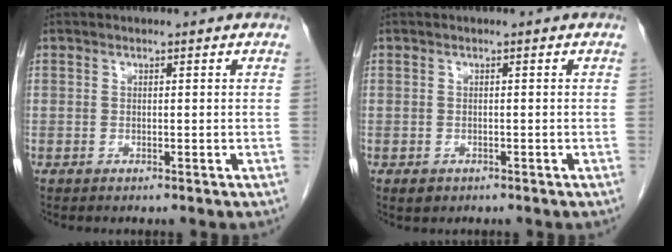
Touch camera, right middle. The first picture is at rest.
{"total": 1.2, "force": [-0.6, 0.9, 0.4], "torque": [-0.009, 0.002, -0.001]}